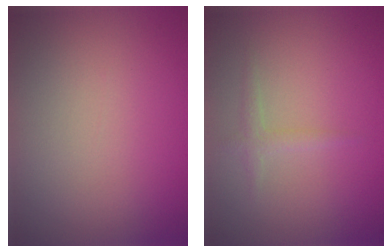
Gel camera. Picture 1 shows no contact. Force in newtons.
{"total": 1.1, "press": 1.1, "slide": 0.0}